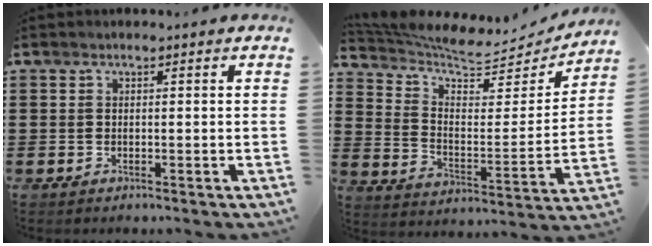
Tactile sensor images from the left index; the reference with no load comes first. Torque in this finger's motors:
{"motor_torque": [1.07, -1.06, 0.09, 0.01]}